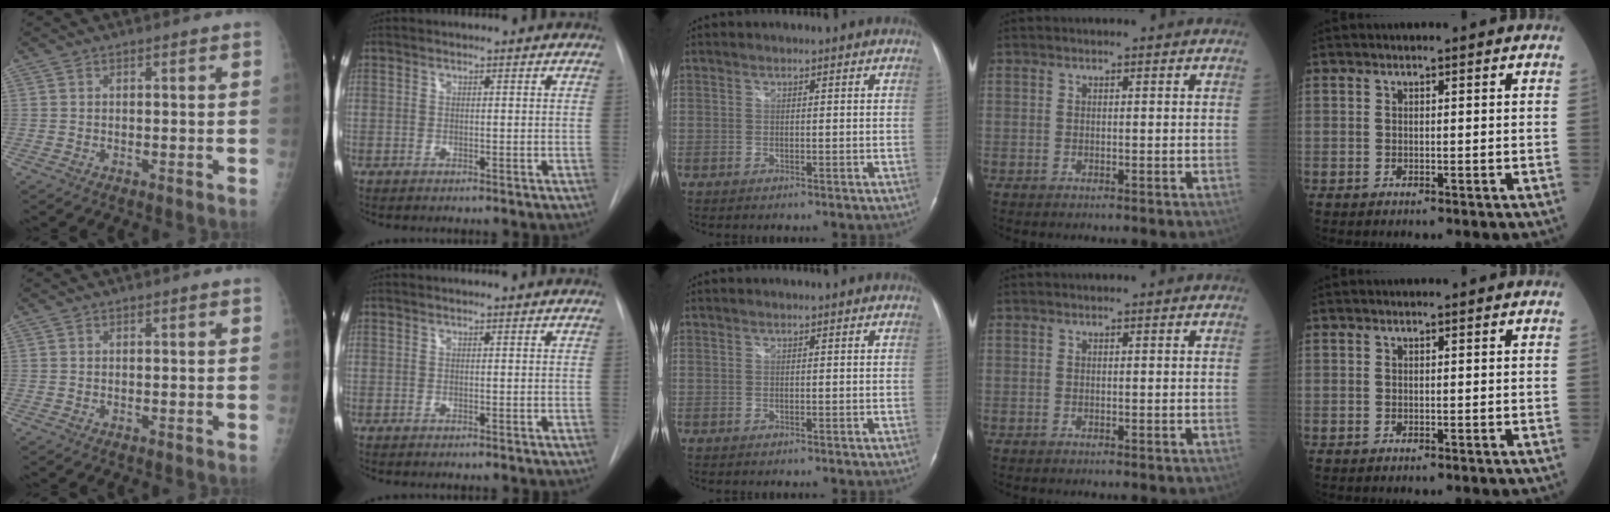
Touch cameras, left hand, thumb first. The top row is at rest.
{}